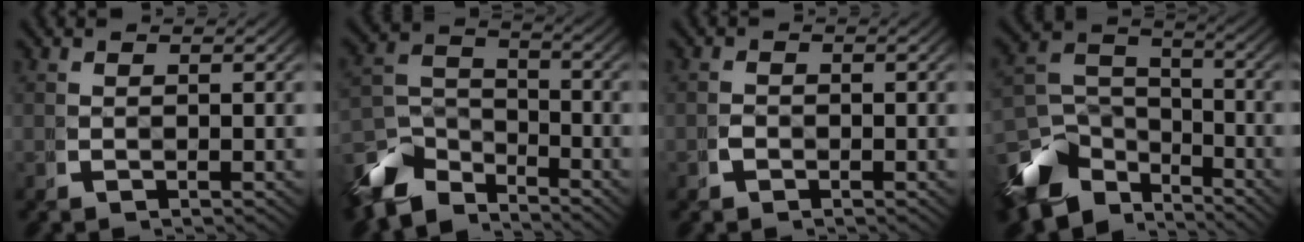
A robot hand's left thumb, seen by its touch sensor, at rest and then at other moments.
{"total": 7.9, "force": [-4.5, 4.8, 4.4], "torque": [-0.073, -0.027, -0.074]}
{"total": 0.6, "force": [-0.4, 0.4, 0.3], "torque": [-0.010, -0.005, -0.008]}
{"total": 11.6, "force": [-4.5, 7.9, 7.3], "torque": [-0.136, -0.037, -0.067]}